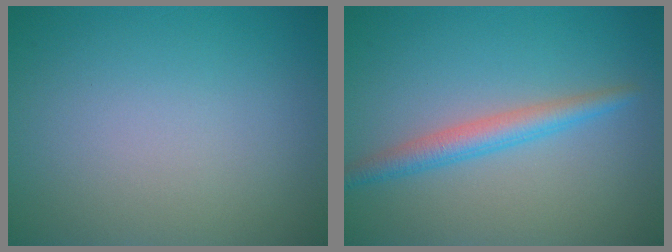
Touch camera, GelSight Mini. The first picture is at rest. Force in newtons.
{"total": 2.7, "press": 2.7, "slide": 0.1}